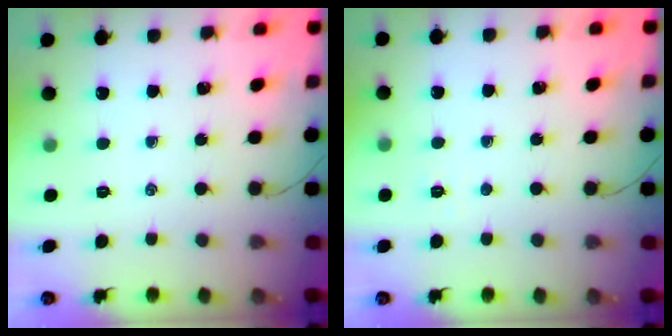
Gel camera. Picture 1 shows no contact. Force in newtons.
{"total": 2.4, "press": 2.3, "slide": 0.7}